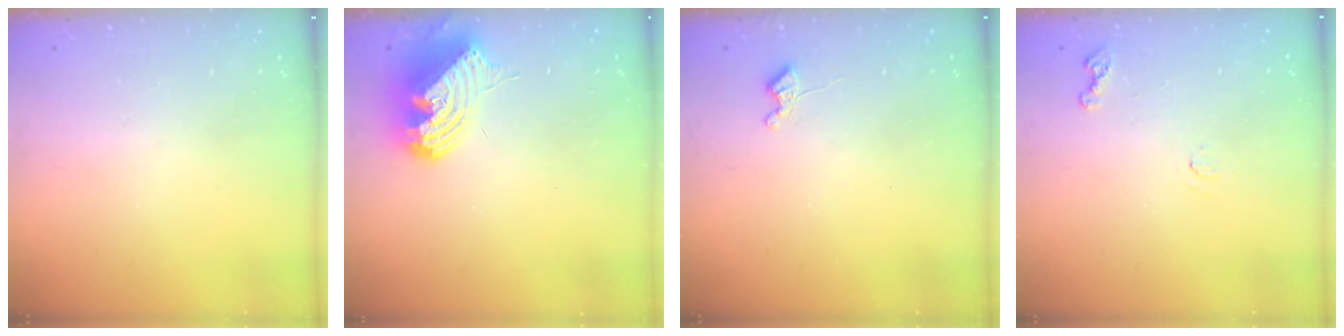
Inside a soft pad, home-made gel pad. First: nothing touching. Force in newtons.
{"total": 12.9, "press": 12.8, "slide": 1.7}
{"total": 3.5, "press": 3.5, "slide": 0.5}
{"total": 3.9, "press": 3.8, "slide": 0.5}